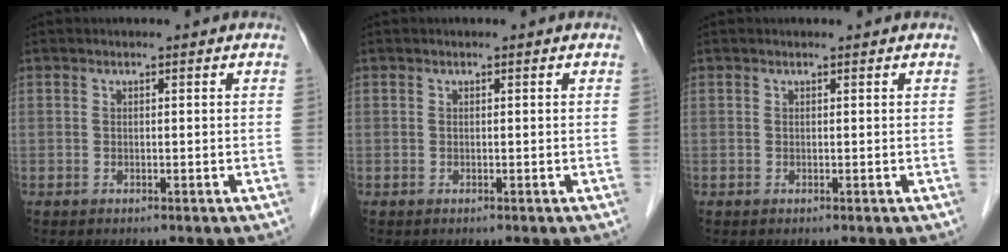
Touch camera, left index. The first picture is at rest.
{"total": 0.0}
{"total": 0.0}